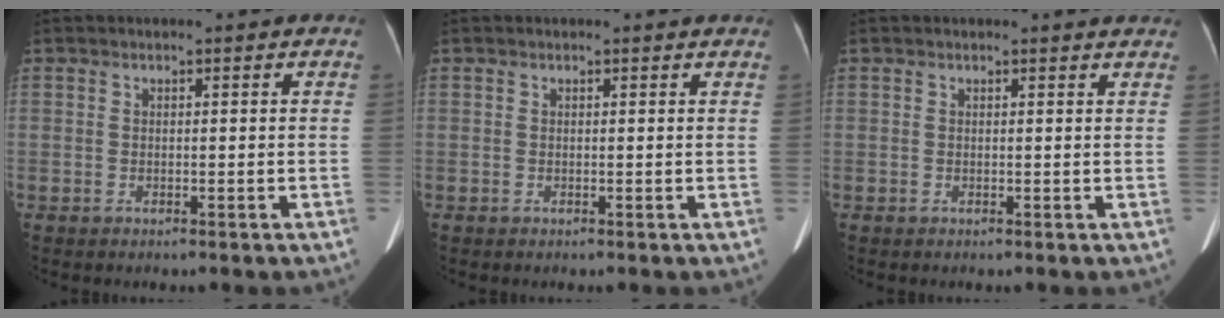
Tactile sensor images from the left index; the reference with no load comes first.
{"total": 1.5, "force": [1.4, 0.1, 0.3], "torque": [-0.012, 0.000, 0.007]}
{"total": 3.0, "force": [2.9, 0.1, 0.6], "torque": [-0.011, -0.003, 0.017]}